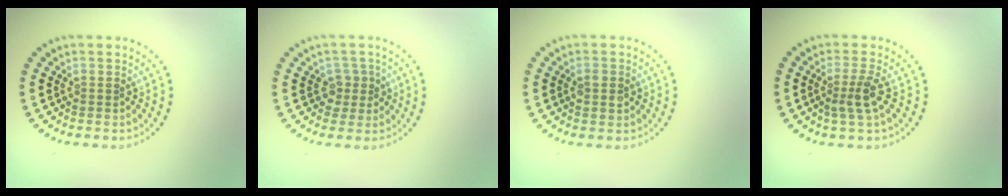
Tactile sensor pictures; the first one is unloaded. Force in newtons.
{"total": 1.8, "press": 1.4, "slide": 1.0}
{"total": 1.8, "press": 1.8, "slide": 0.1}
{"total": 2.4, "press": 1.8, "slide": 1.5}